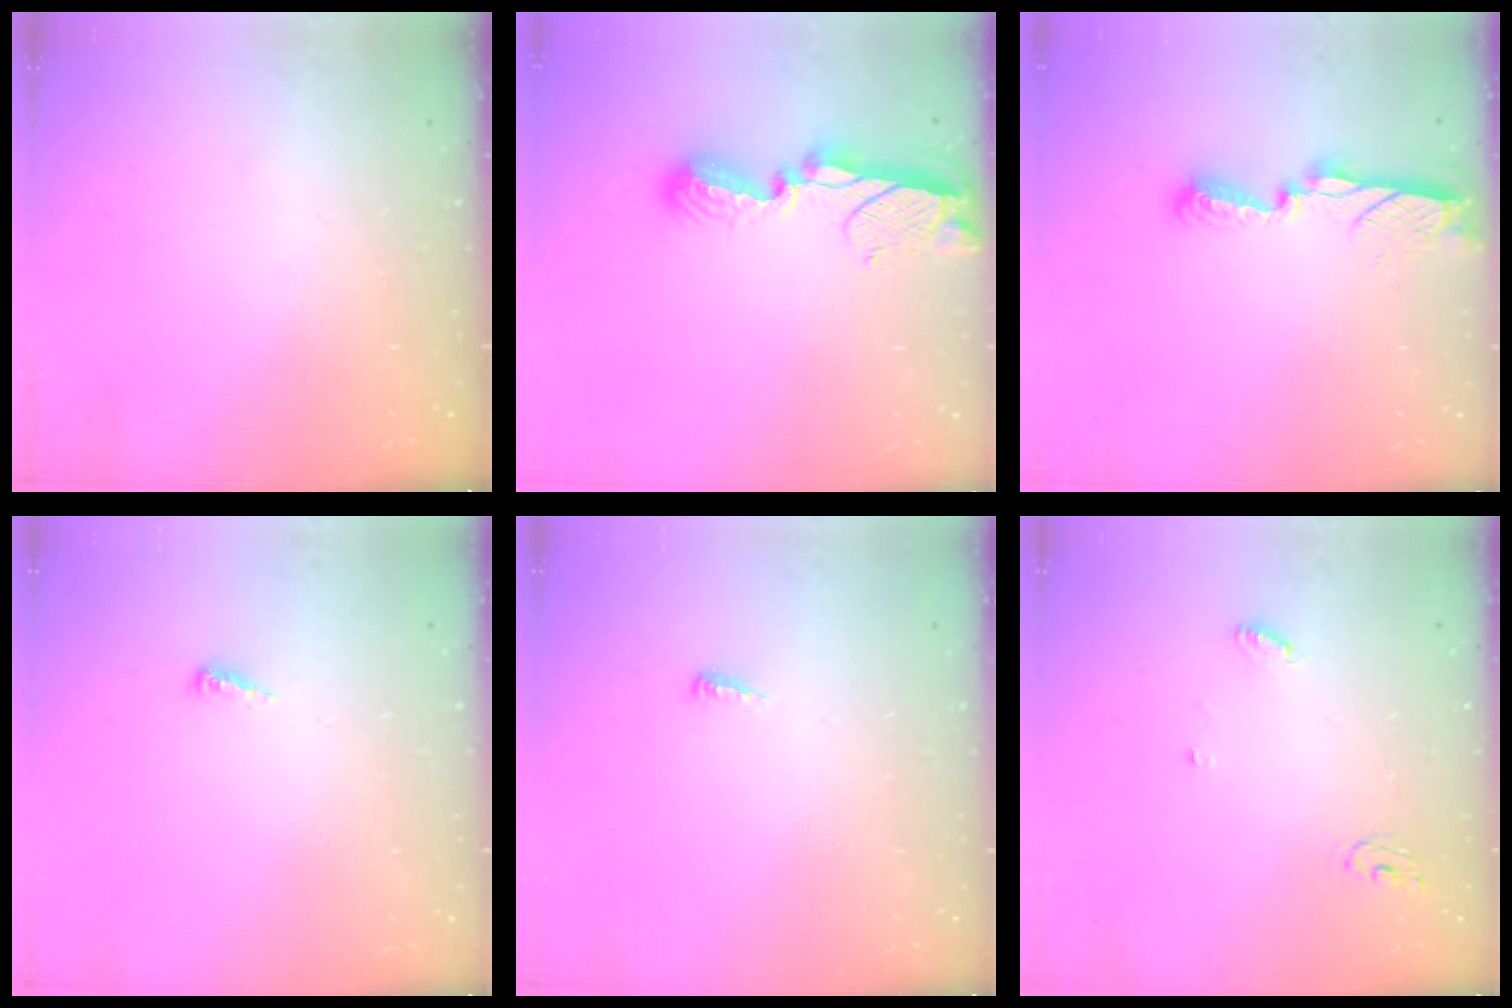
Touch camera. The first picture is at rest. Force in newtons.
{"total": 9.6, "press": 9.6, "slide": 1.2}
{"total": 7.8, "press": 7.7, "slide": 0.3}
{"total": 2.5, "press": 2.5, "slide": 0.2}
{"total": 4.9, "press": 4.9, "slide": 0.5}
{"total": 5.1, "press": 5.1, "slide": 0.4}